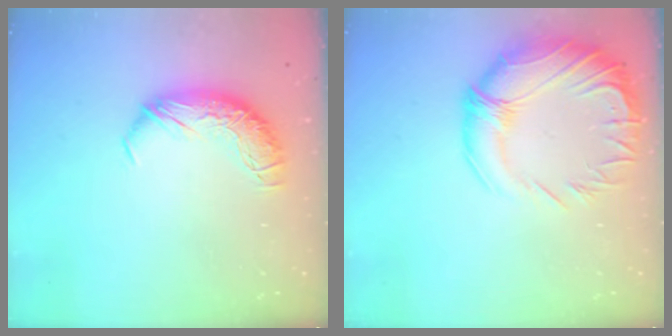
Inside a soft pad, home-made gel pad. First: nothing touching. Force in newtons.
{"total": 5.4, "press": 4.7, "slide": 2.6}